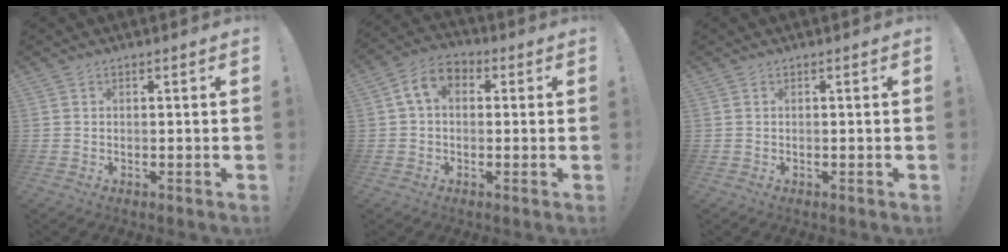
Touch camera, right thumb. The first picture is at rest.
{"total": 8.0, "force": [2.0, 5.4, 5.6], "torque": [-0.091, 0.011, 0.042]}
{"total": 0.0}